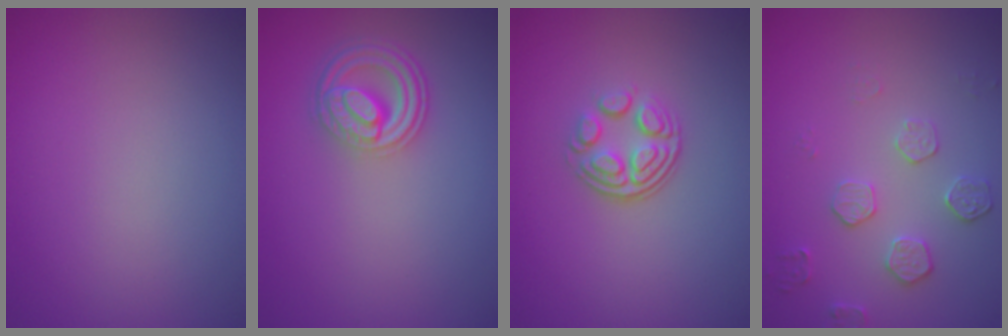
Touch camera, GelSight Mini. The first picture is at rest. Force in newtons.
{"total": 4.6, "press": 3.5, "slide": 2.9}
{"total": 3.5, "press": 2.4, "slide": 2.6}
{"total": 2.1, "press": 1.5, "slide": 1.4}